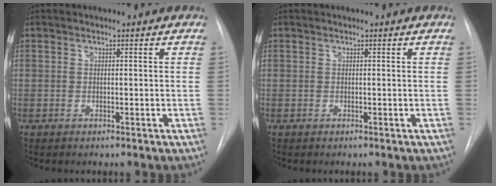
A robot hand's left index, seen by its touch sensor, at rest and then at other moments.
{"total": 0.0}